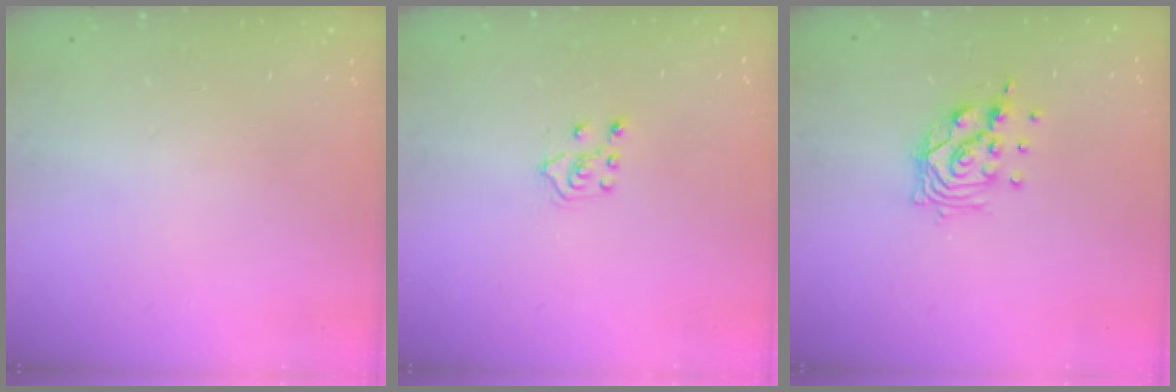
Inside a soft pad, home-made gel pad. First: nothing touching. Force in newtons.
{"total": 5.5, "press": 5.5, "slide": 0.4}
{"total": 10.7, "press": 10.6, "slide": 1.1}